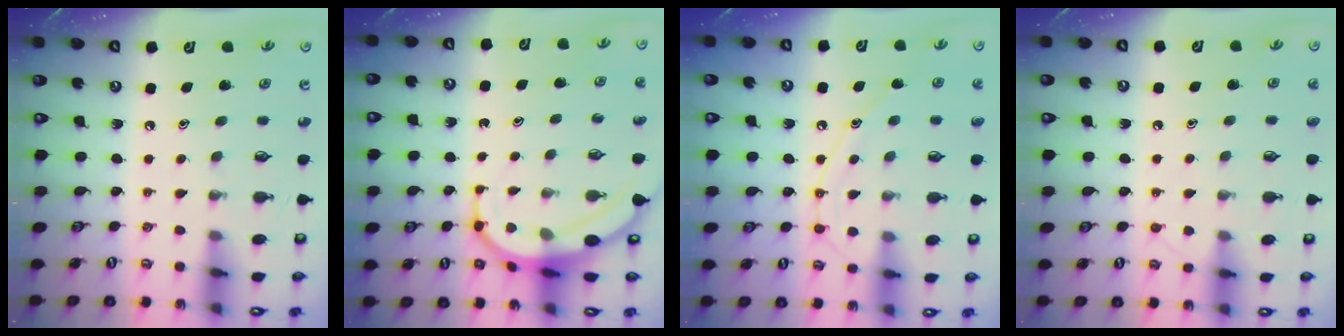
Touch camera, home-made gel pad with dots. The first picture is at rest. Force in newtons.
{"total": 7.9, "press": 7.9, "slide": 0.8}
{"total": 11.5, "press": 11.4, "slide": 1.0}
{"total": 7.1, "press": 7.1, "slide": 0.9}